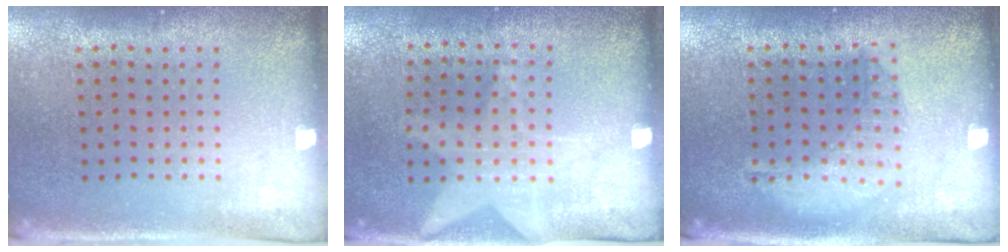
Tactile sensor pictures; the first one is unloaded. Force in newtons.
{"total": 1.1, "press": 0.8, "slide": 0.8}
{"total": 1.4, "press": 1.3, "slide": 0.3}